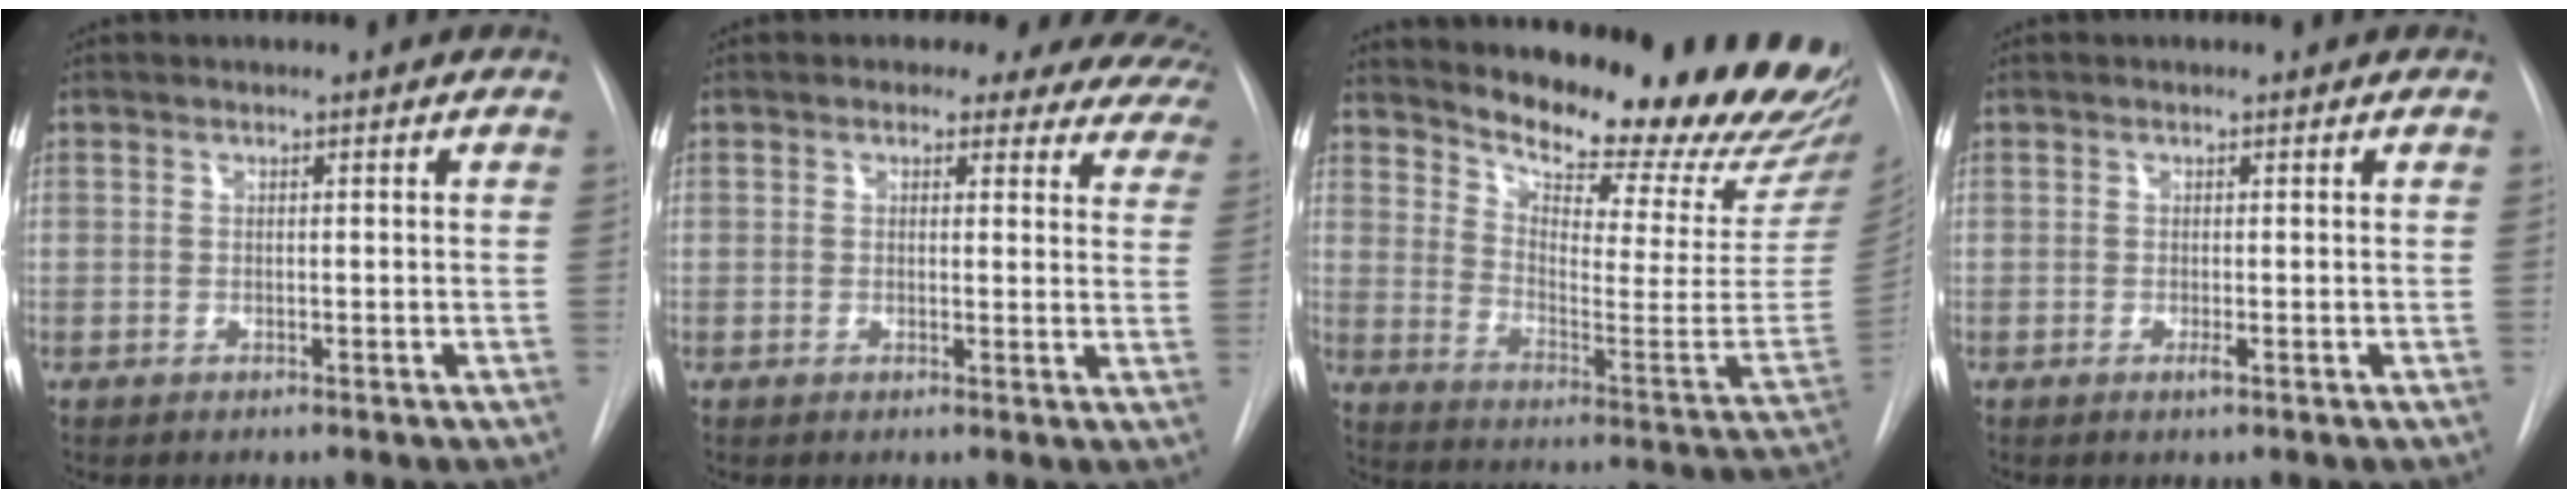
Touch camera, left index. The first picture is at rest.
{"total": 13.7, "force": [12.0, 5.8, 3.3], "torque": [-0.008, -0.018, 0.099]}
{"total": 27.6, "force": [24.7, 4.0, 11.6], "torque": [-0.177, -0.114, 0.311]}
{"total": 0.6, "force": [-0.2, -0.1, 0.6], "torque": [-0.014, -0.001, -0.004]}